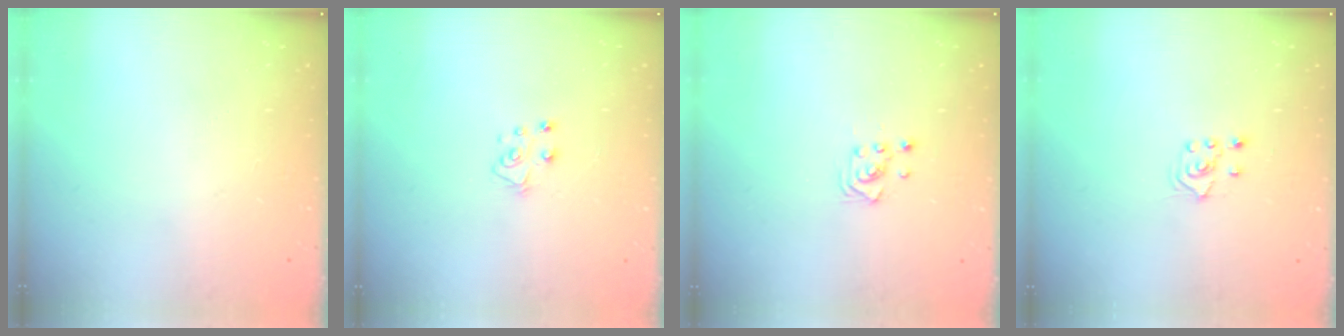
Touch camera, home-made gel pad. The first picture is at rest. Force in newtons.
{"total": 6.3, "press": 6.3, "slide": 0.3}
{"total": 2.9, "press": 2.8, "slide": 0.3}
{"total": 3.0, "press": 2.9, "slide": 0.7}